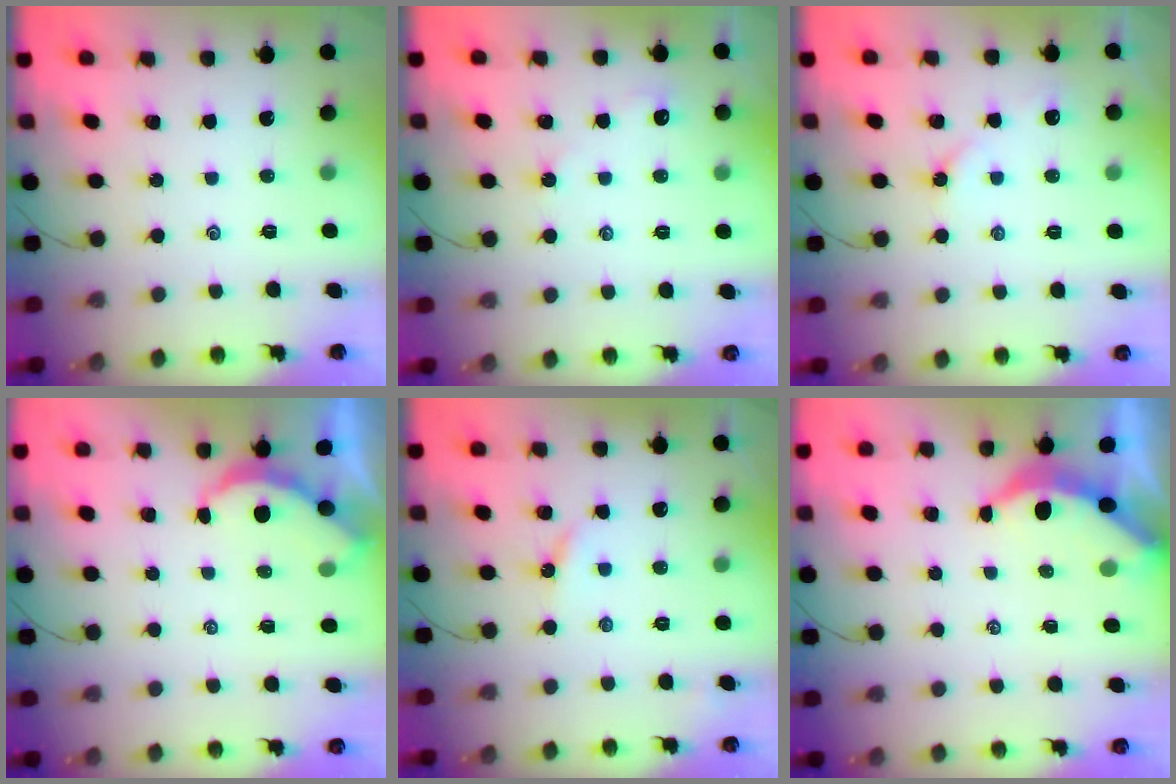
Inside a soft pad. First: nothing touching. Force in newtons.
{"total": 1.9, "press": 1.8, "slide": 0.4}
{"total": 4.7, "press": 4.6, "slide": 0.5}
{"total": 2.6, "press": 2.6, "slide": 0.3}
{"total": 3.8, "press": 3.8, "slide": 0.4}
{"total": 3.8, "press": 3.8, "slide": 0.4}